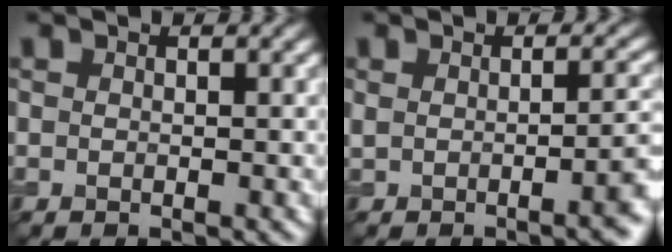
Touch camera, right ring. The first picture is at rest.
{"total": 3.4, "force": [-0.8, 1.0, 3.2], "torque": [-0.024, 0.002, -0.004]}